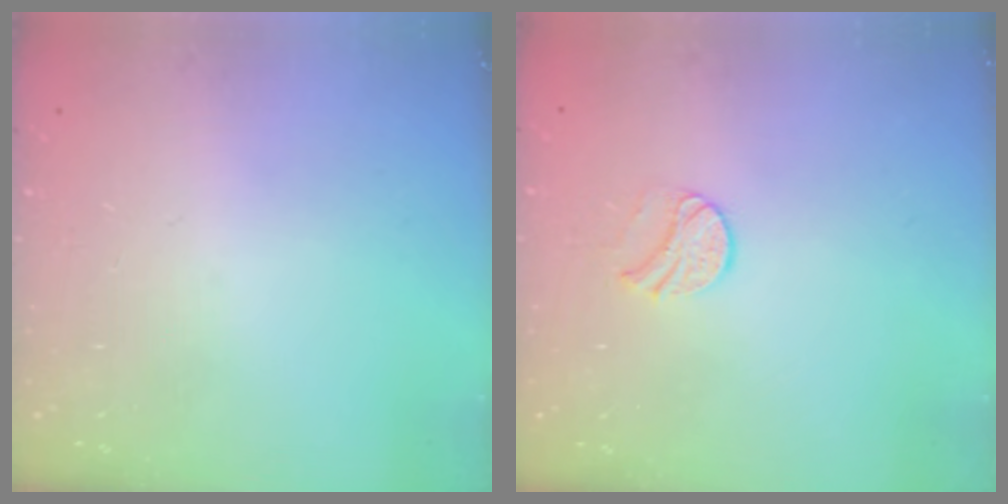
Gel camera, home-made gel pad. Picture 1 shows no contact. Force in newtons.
{"total": 7.7, "press": 7.7, "slide": 0.7}